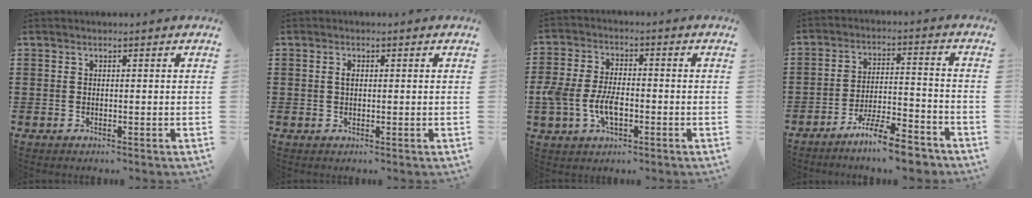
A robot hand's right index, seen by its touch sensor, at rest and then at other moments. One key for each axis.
{"total": 1.3, "fx": 0.2, "fy": 0.6, "fz": 1.1, "tx": -0.022, "ty": 0.004, "tz": 0.003}
{"total": 6.5, "fx": -1.7, "fy": 3.9, "fz": 4.9, "tx": -0.122, "ty": 0.001, "tz": -0.036}
{"total": 8.7, "fx": -7.4, "fy": 0.9, "fz": 4.5, "tx": -0.077, "ty": 0.013, "tz": -0.137}